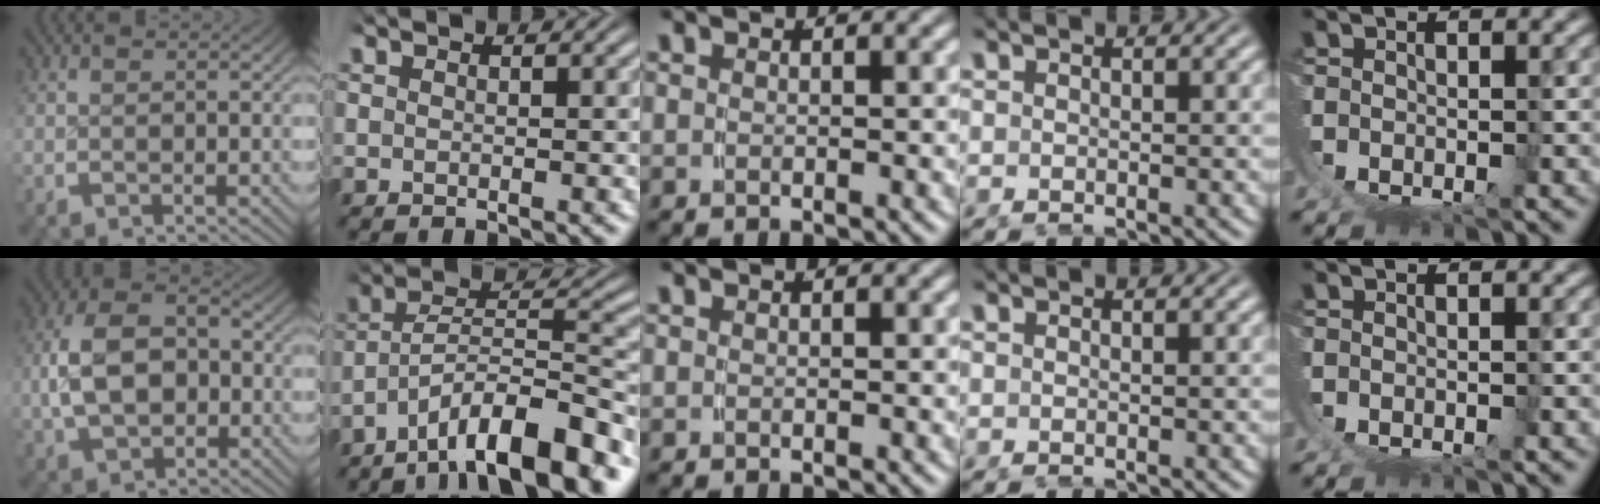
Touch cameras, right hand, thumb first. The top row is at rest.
{"thumb": {"total": 10.0, "force": [-0.1, 7.0, 7.2], "torque": [-0.144, -0.018, 0.010]}, "index": {"total": 8.3, "force": [-4.1, 3.1, 6.5], "torque": [-0.099, -0.006, -0.062]}}